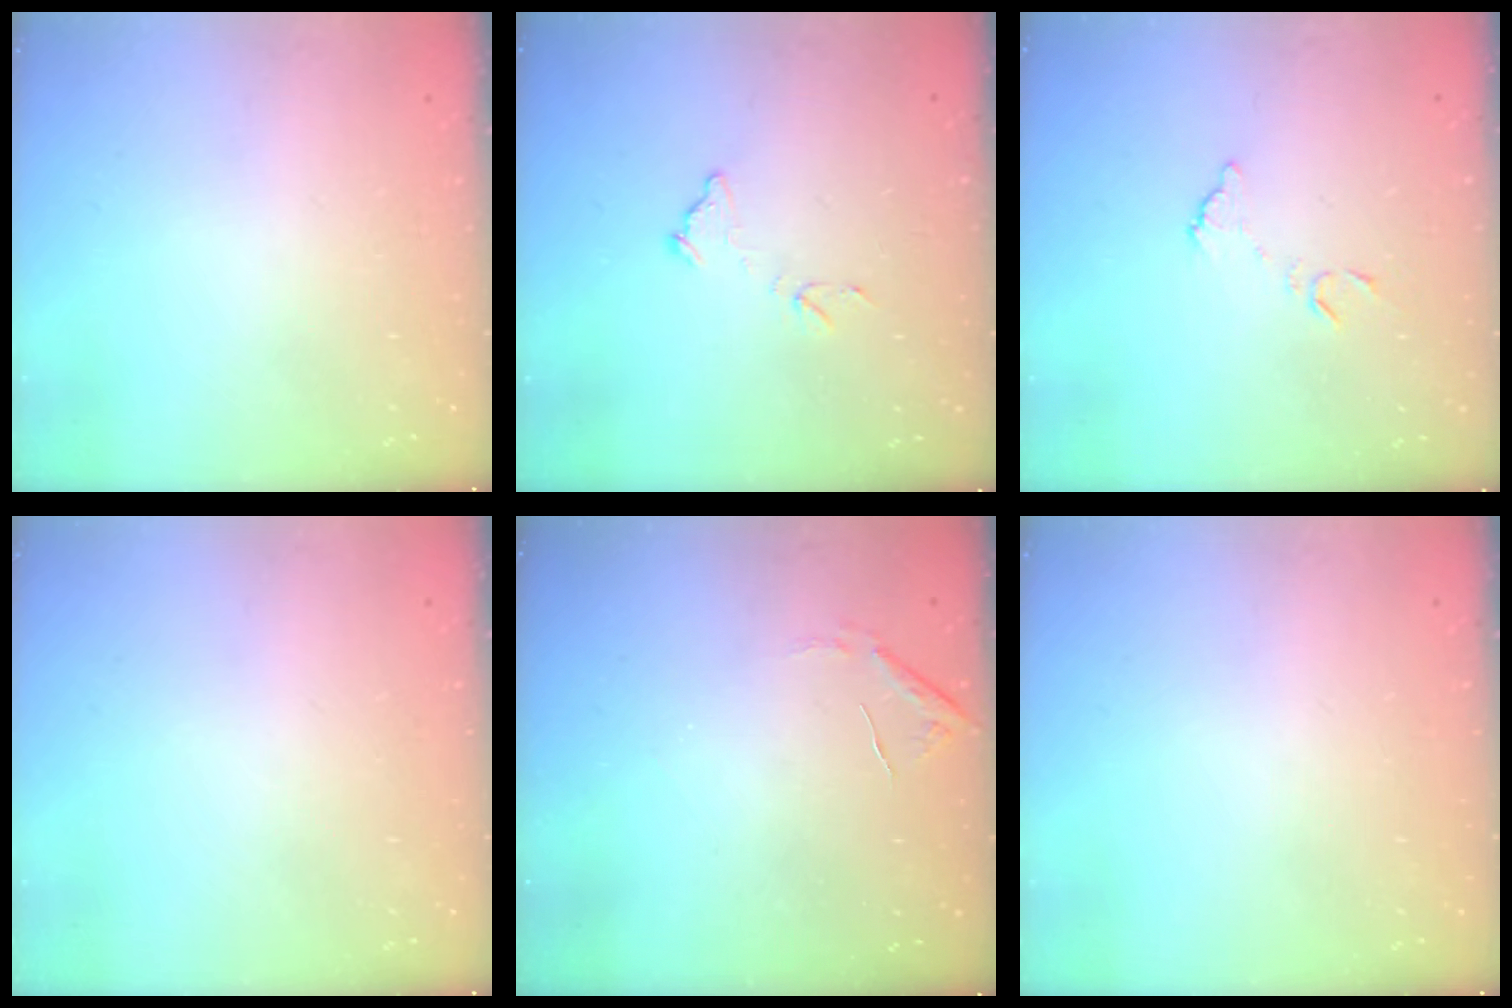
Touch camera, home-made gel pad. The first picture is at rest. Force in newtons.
{"total": 8.1, "press": 8.0, "slide": 0.6}
{"total": 6.5, "press": 6.4, "slide": 0.7}
{"total": 0.0}
{"total": 6.3, "press": 6.3, "slide": 0.3}
{"total": 0.0}